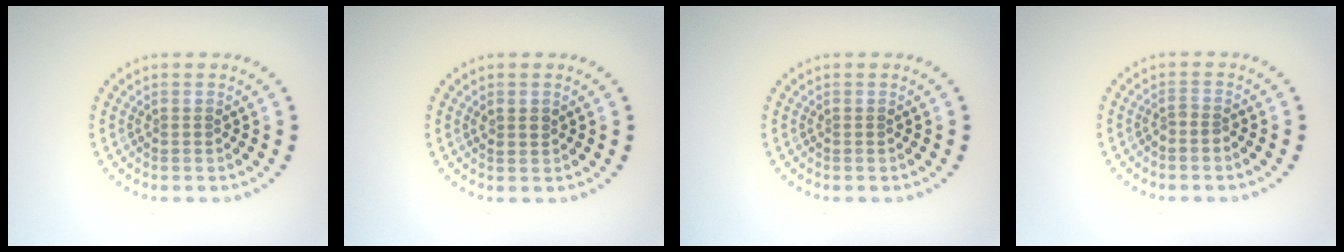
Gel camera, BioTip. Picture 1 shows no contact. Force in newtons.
{"total": 1.0, "press": 1.0, "slide": 0.4}
{"total": 0.0}
{"total": 0.8, "press": 0.5, "slide": 0.6}